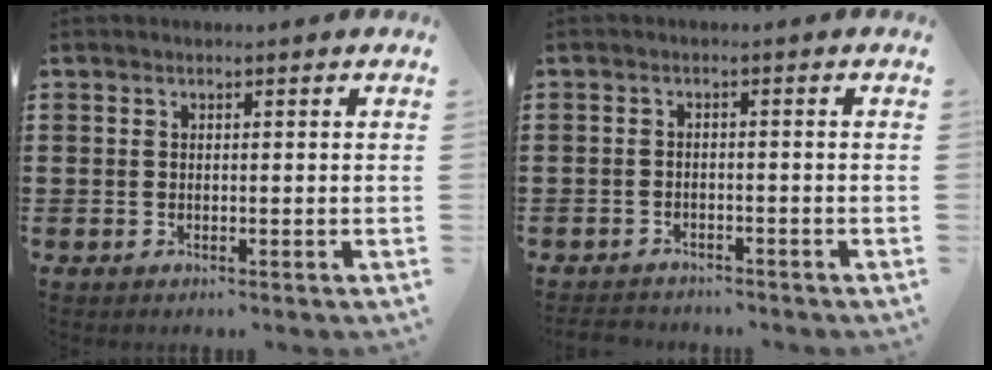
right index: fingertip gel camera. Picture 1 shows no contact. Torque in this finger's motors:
{"motor_torque": [1.59, 0.55, 0.06, 0.01]}